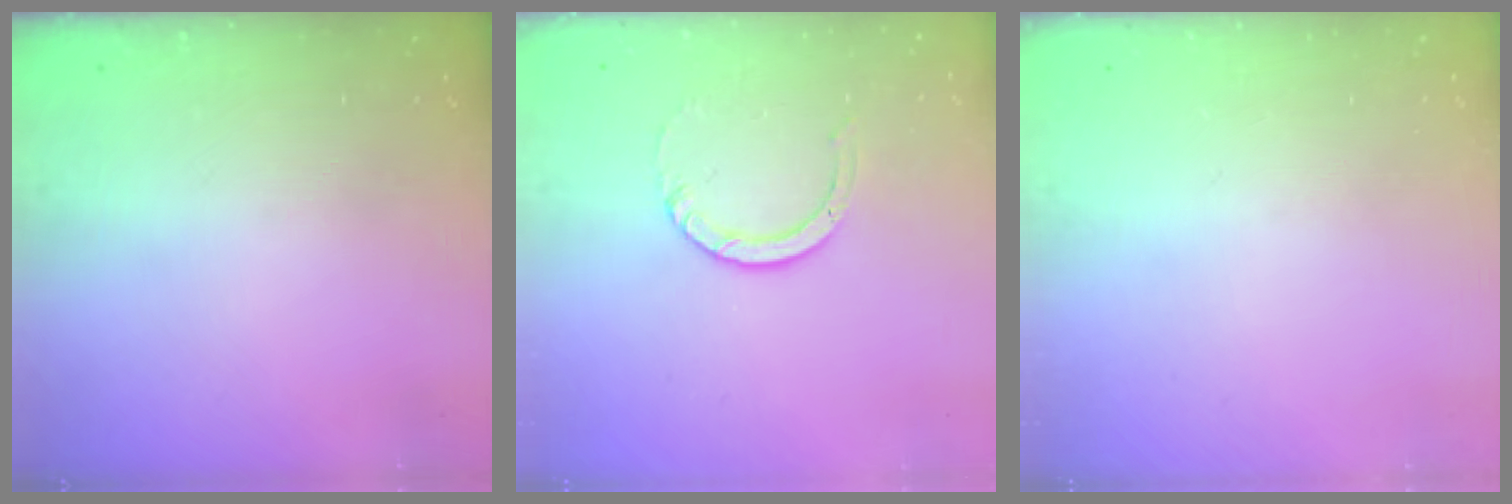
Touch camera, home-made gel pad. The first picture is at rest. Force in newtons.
{"total": 5.1, "press": 5.1, "slide": 0.3}
{"total": 0.0}